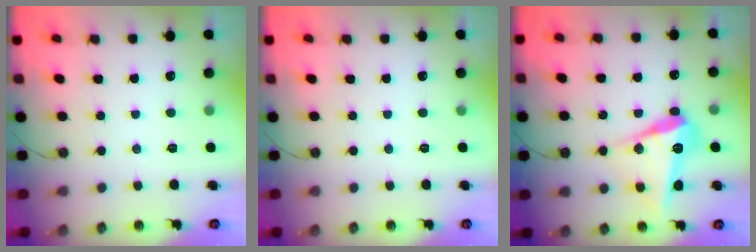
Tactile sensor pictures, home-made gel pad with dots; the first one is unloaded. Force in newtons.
{"total": 0.0}
{"total": 15.1, "press": 15.1, "slide": 1.3}